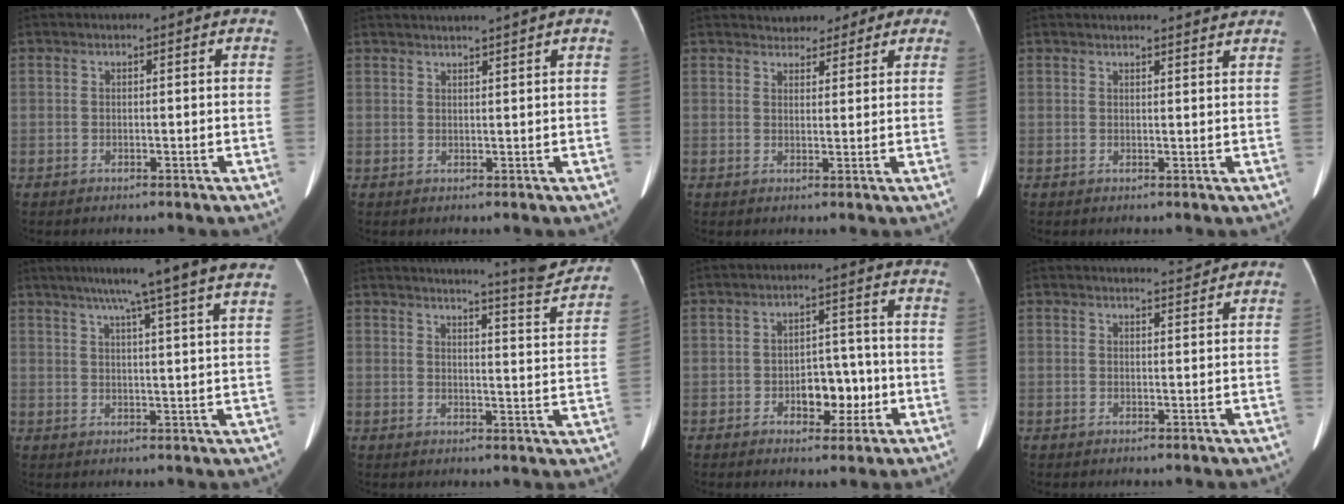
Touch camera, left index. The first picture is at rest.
{"total": 5.1, "force": [4.4, -1.3, 2.3], "torque": [-0.025, 0.018, 0.057]}
{"total": 7.4, "force": [6.2, 3.7, 1.7], "torque": [-0.002, 0.021, 0.066]}
{"total": 5.7, "force": [5.4, 0.1, 1.7], "torque": [-0.021, 0.004, 0.052]}
{"total": 17.9, "force": [14.9, -1.4, 9.8], "torque": [-0.152, -0.003, 0.181]}
{"total": 11.8, "force": [11.3, -0.7, 3.6], "torque": [-0.046, -0.046, 0.128]}
{"total": 5.7, "force": [-1.8, 3.3, 4.3], "torque": [-0.056, 0.014, -0.024]}
{"total": 2.0, "force": [2.0, -0.4, 0.0], "torque": [-0.003, -0.007, 0.033]}